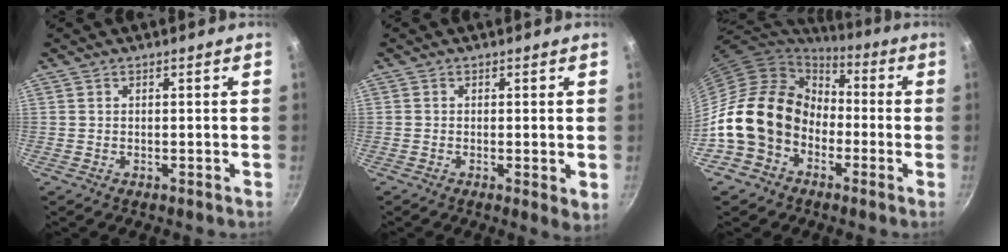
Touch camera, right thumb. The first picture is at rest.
{"total": 2.9, "force": [-0.2, 0.8, 2.7], "torque": [-0.040, -0.011, -0.005]}
{"total": 17.7, "force": [-4.4, 14.4, 9.4], "torque": [-0.136, 0.053, -0.081]}